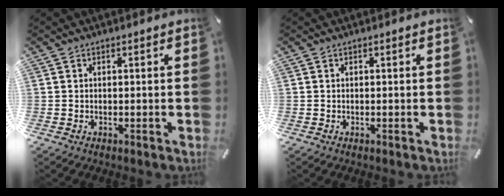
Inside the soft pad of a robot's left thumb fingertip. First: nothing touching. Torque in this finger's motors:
{"motor_torque": [0.00, 0.00, -0.05, 0.05, 0.00]}